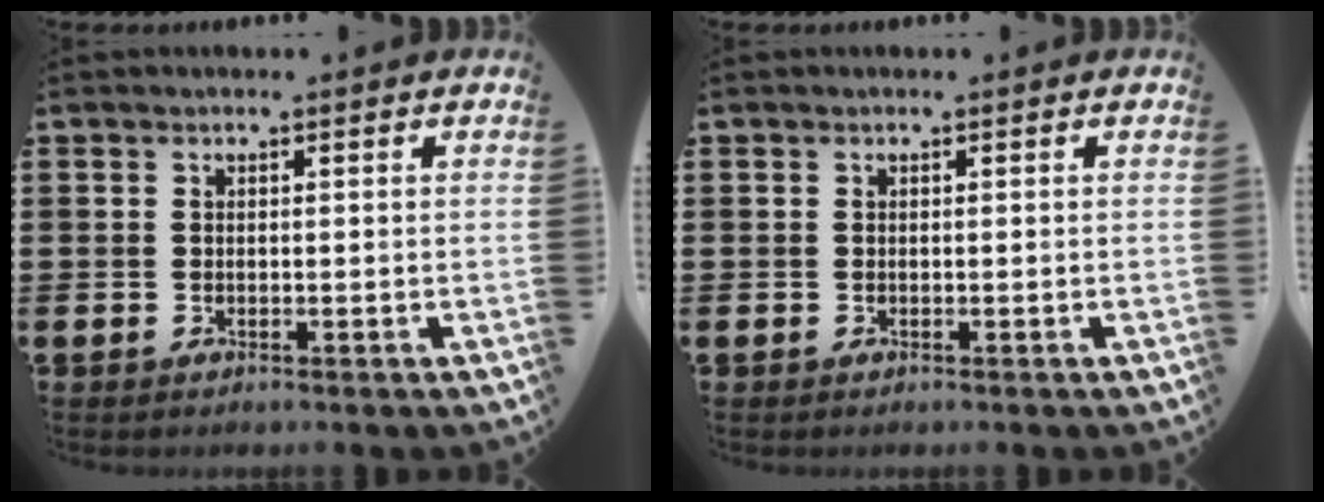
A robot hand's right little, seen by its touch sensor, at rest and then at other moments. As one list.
[{"total": 0.0}]